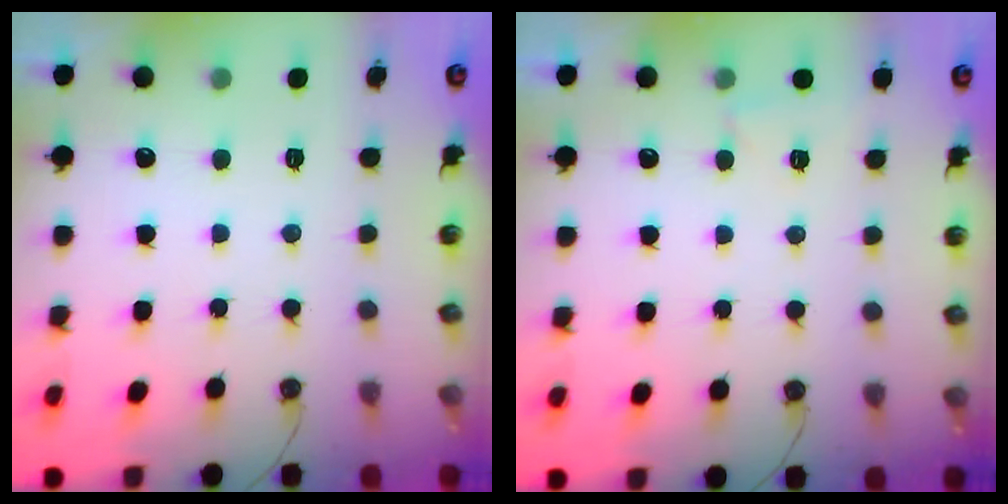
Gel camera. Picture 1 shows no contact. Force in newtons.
{"total": 3.0, "press": 2.8, "slide": 0.9}